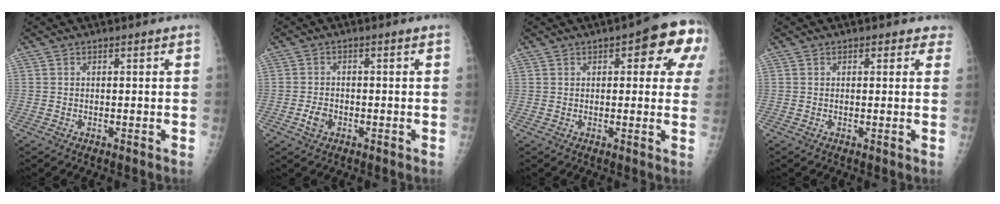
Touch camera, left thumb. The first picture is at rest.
{"total": 2.7, "force": [-1.1, 1.8, 1.7], "torque": [-0.030, 0.010, -0.019]}
{"total": 11.0, "force": [4.3, 4.9, 8.9], "torque": [-0.059, 0.005, 0.040]}
{"total": 2.1, "force": [1.4, 1.4, 0.8], "torque": [0.019, -0.002, 0.009]}